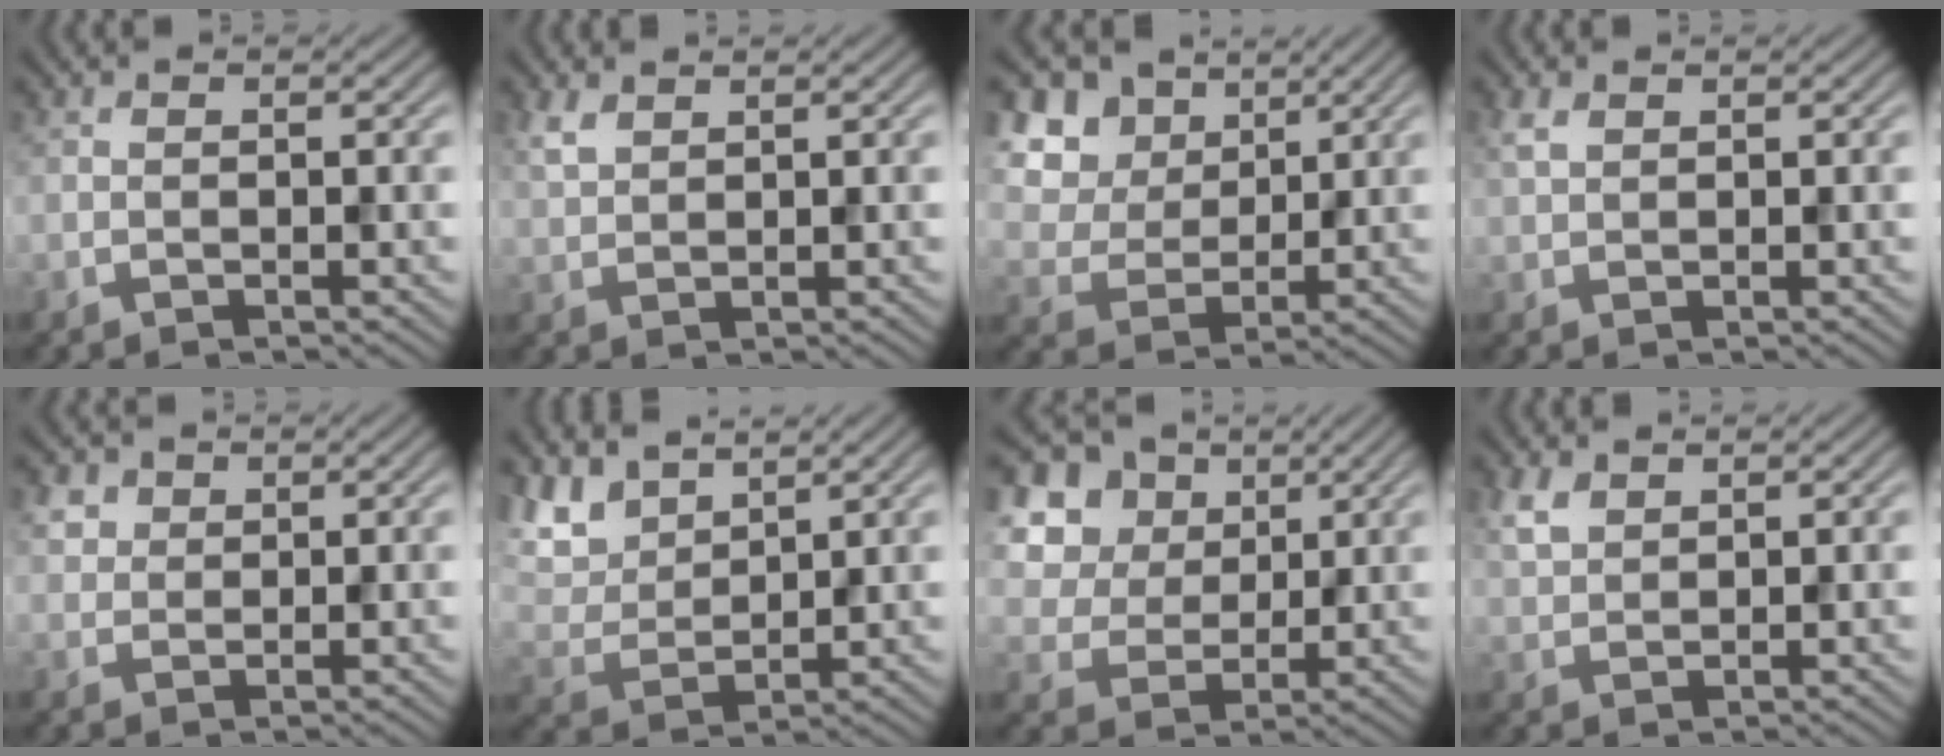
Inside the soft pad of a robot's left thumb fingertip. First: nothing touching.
{"total": 2.2, "force": [1.5, 0.9, 1.2], "torque": [-0.036, 0.003, 0.037]}
{"total": 10.8, "force": [5.1, 8.0, 5.1], "torque": [-0.165, 0.020, 0.111]}
{"total": 1.6, "force": [0.9, 0.7, 1.0], "torque": [-0.029, 0.004, 0.020]}
{"total": 2.7, "force": [1.3, 2.1, 0.9], "torque": [-0.028, 0.001, 0.028]}
{"total": 6.6, "force": [4.9, 3.0, 3.2], "torque": [-0.087, 0.001, 0.094]}
{"total": 12.2, "force": [5.3, 9.3, 5.7], "torque": [-0.180, 0.024, 0.125]}
{"total": 3.0, "force": [2.0, 1.5, 1.7], "torque": [-0.044, 0.002, 0.047]}